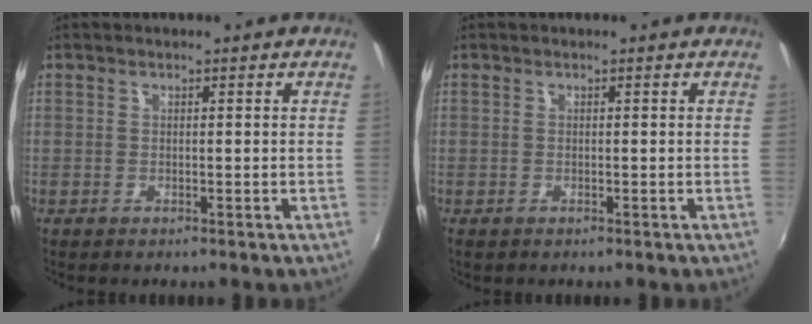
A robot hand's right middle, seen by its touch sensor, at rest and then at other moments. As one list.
[{"total": 0.0}]